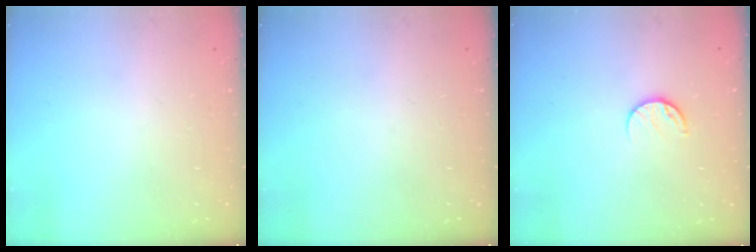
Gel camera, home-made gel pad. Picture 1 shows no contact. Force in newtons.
{"total": 0.0}
{"total": 7.9, "press": 7.8, "slide": 0.7}